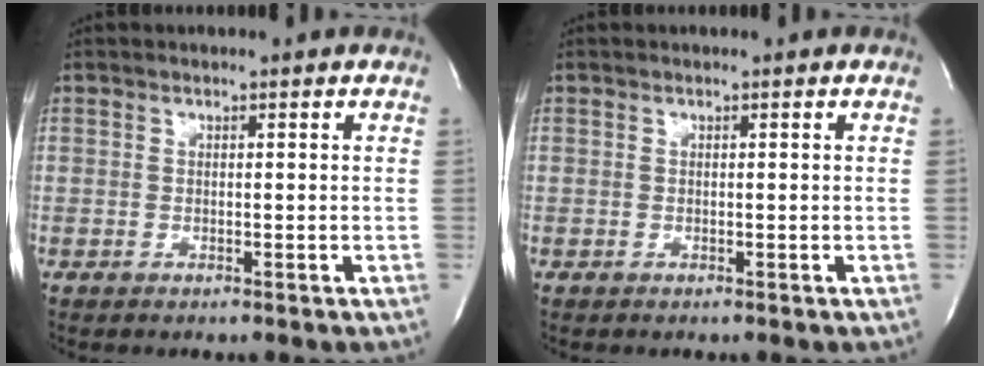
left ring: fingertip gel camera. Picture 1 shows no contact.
{"total": 0.0}